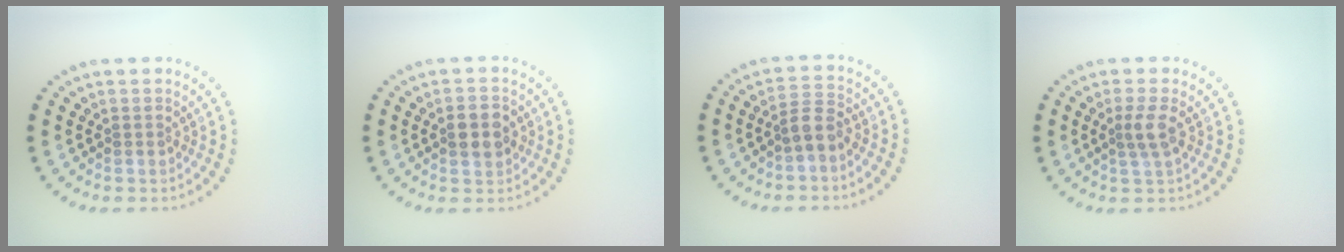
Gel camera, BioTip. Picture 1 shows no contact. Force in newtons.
{"total": 2.7, "press": 2.7, "slide": 0.1}
{"total": 2.2, "press": 1.9, "slide": 1.2}
{"total": 1.8, "press": 1.6, "slide": 0.9}